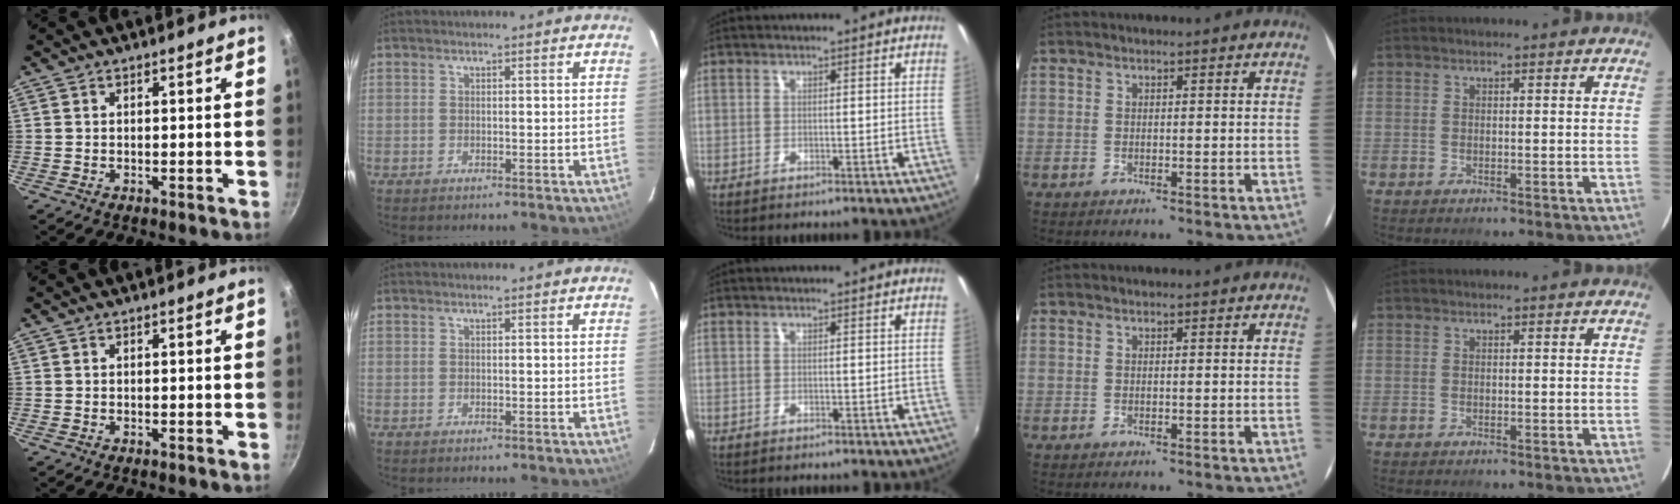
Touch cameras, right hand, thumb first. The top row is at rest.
{}